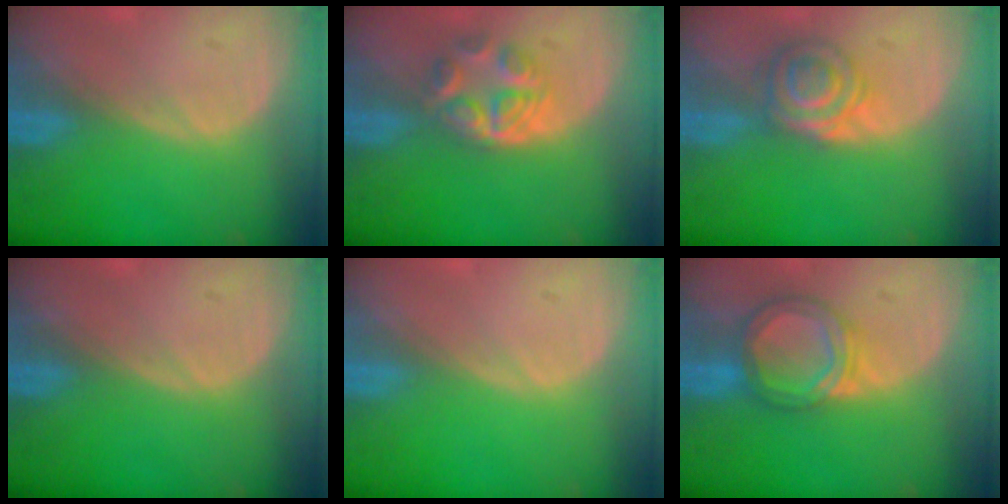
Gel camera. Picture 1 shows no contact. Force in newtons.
{"total": 6.3, "press": 5.3, "slide": 3.4}
{"total": 6.1, "press": 5.6, "slide": 2.4}
{"total": 0.0}
{"total": 0.0}
{"total": 6.2, "press": 5.8, "slide": 2.4}